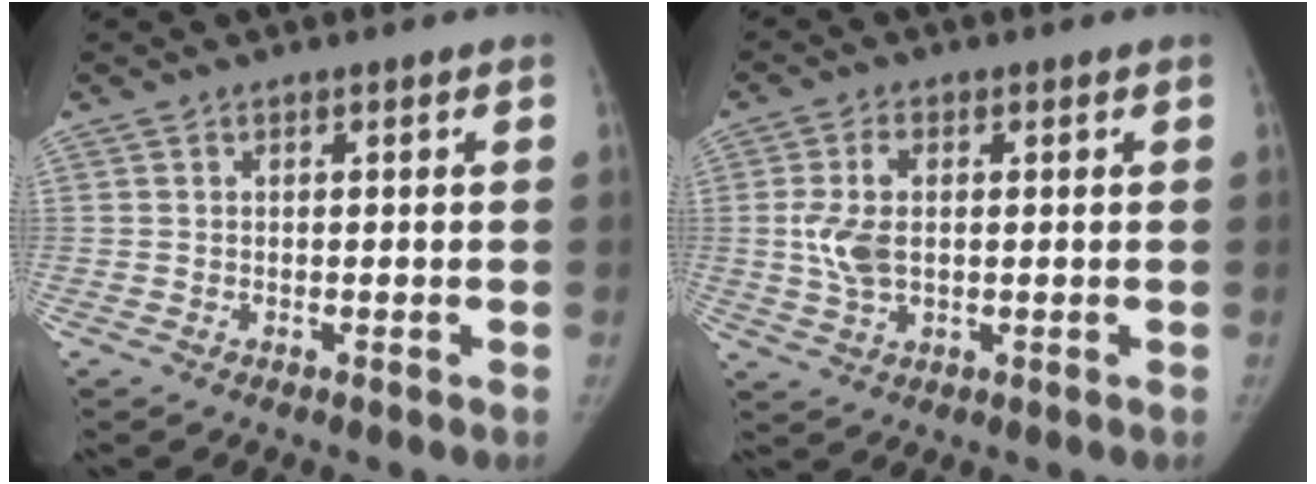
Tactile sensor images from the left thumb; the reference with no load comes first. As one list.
[{"total": 6.6, "force": [0.5, 3.8, 5.4], "torque": [-0.118, 0.003, 0.012]}]